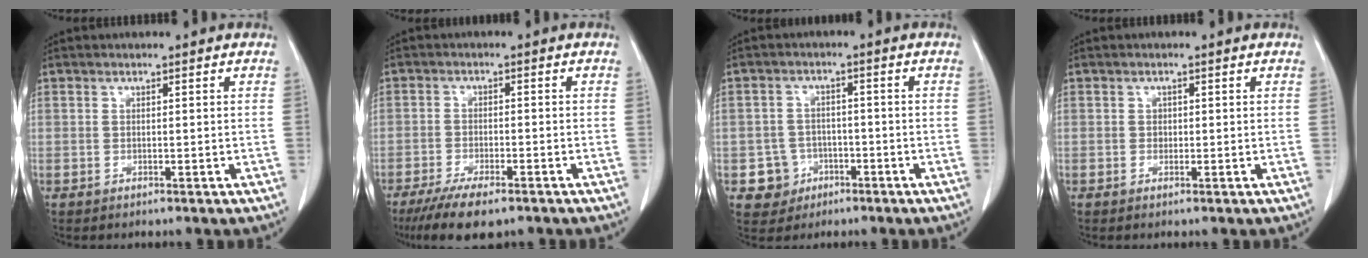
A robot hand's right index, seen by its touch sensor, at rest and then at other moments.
{"total": 8.0, "force": [-5.8, 2.2, 5.0], "torque": [-0.081, -0.014, -0.093]}
{"total": 5.1, "force": [-1.9, 4.7, 0.2], "torque": [0.004, 0.014, -0.027]}
{"total": 0.8, "force": [0.0, 0.8, 0.3], "torque": [0.000, 0.002, 0.001]}